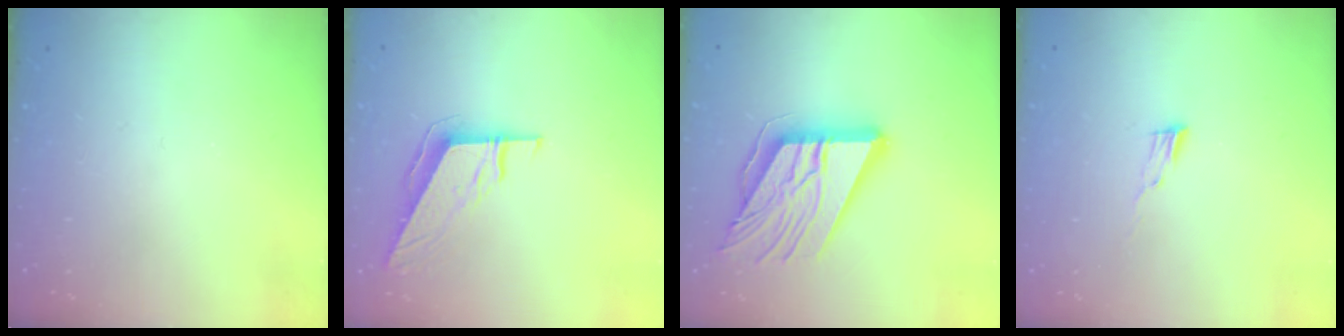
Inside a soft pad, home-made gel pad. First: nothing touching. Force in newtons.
{"total": 8.6, "press": 8.6, "slide": 0.2}
{"total": 18.2, "press": 18.1, "slide": 2.0}
{"total": 4.8, "press": 4.7, "slide": 1.0}